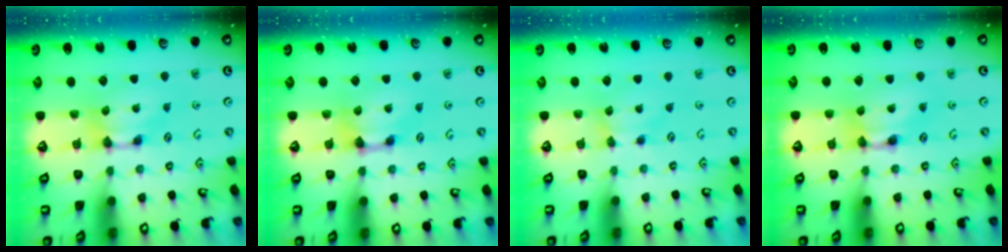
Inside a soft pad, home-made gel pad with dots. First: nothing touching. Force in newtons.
{"total": 0.9, "press": 0.6, "slide": 0.6}
{"total": 2.0, "press": 2.0, "slide": 0.5}
{"total": 1.9, "press": 1.9, "slide": 0.2}